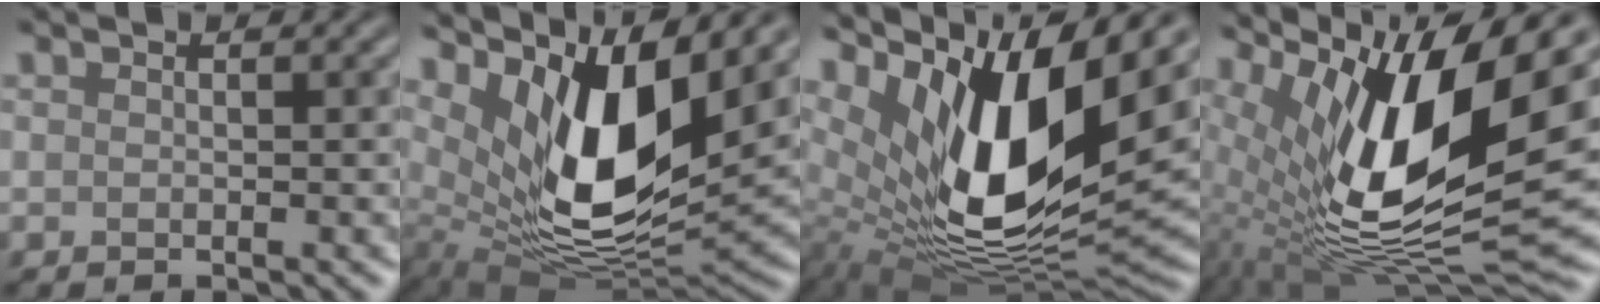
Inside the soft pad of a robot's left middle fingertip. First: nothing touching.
{"total": 12.9, "force": [5.0, 5.4, 10.6], "torque": [-0.197, -0.012, 0.100]}
{"total": 16.0, "force": [5.6, 6.8, 13.4], "torque": [-0.243, -0.013, 0.100]}
{"total": 16.0, "force": [3.6, 6.4, 14.3], "torque": [-0.262, -0.017, 0.060]}